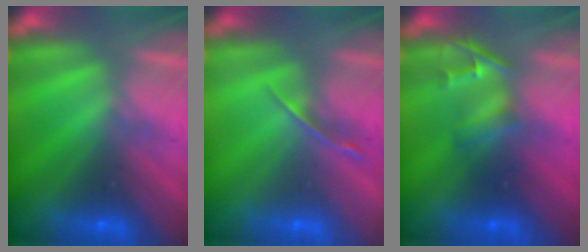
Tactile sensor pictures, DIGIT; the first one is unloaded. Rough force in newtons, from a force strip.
{"total": 1.4}
{"total": 2.4}